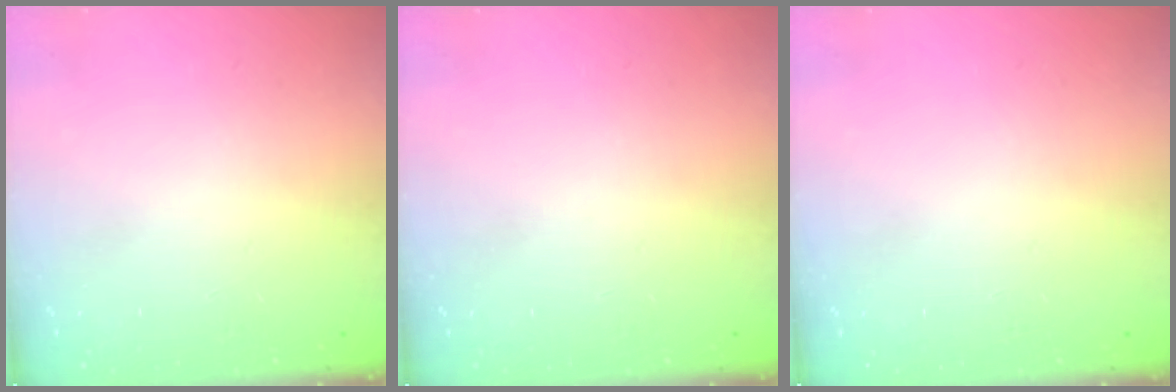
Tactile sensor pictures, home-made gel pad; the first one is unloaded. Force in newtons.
{"total": 0.0}
{"total": 0.0}